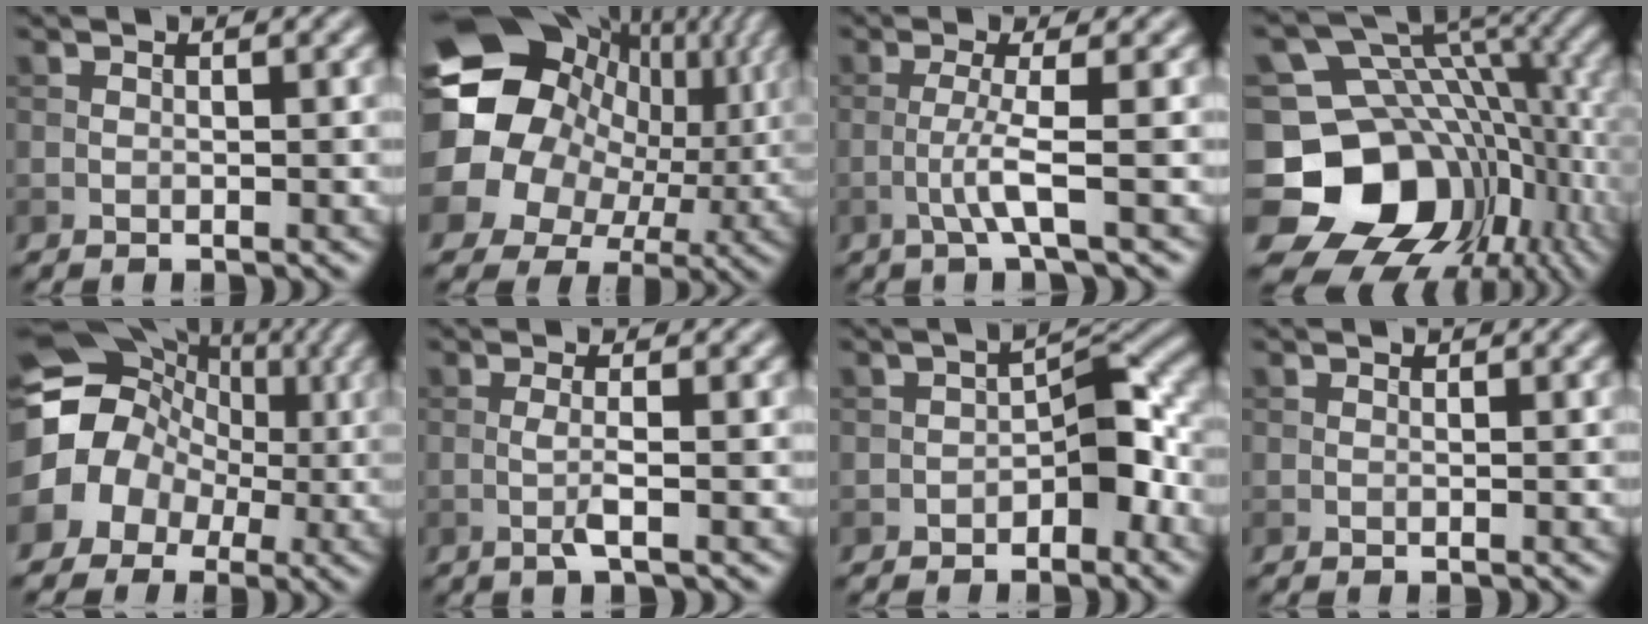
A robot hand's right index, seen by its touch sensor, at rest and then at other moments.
{"total": 22.5, "force": [4.2, 19.7, 10.1], "torque": [-0.210, 0.020, 0.036]}
{"total": 2.9, "force": [-0.9, 0.1, 2.8], "torque": [-0.057, 0.003, -0.026]}
{"total": 15.1, "force": [-4.1, 12.1, 8.1], "torque": [-0.151, -0.011, -0.078]}
{"total": 13.8, "force": [0.0, 12.5, 5.8], "torque": [-0.133, 0.021, -0.034]}
{"total": 1.8, "force": [-0.4, 0.1, 1.8], "torque": [-0.039, -0.002, -0.012]}
{"total": 4.4, "force": [-1.7, 2.3, 3.3], "torque": [-0.033, 0.016, -0.032]}
{"total": 0.0}